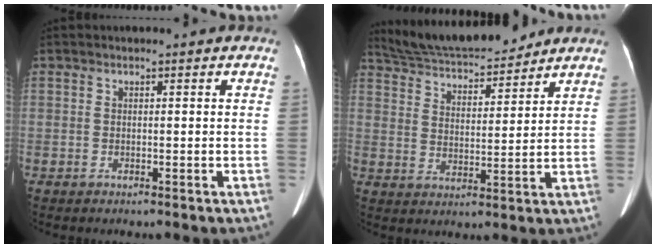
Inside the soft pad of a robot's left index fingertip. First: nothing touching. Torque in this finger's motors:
{"motor_torque": [0.05, -0.27, 0.00, 0.00]}